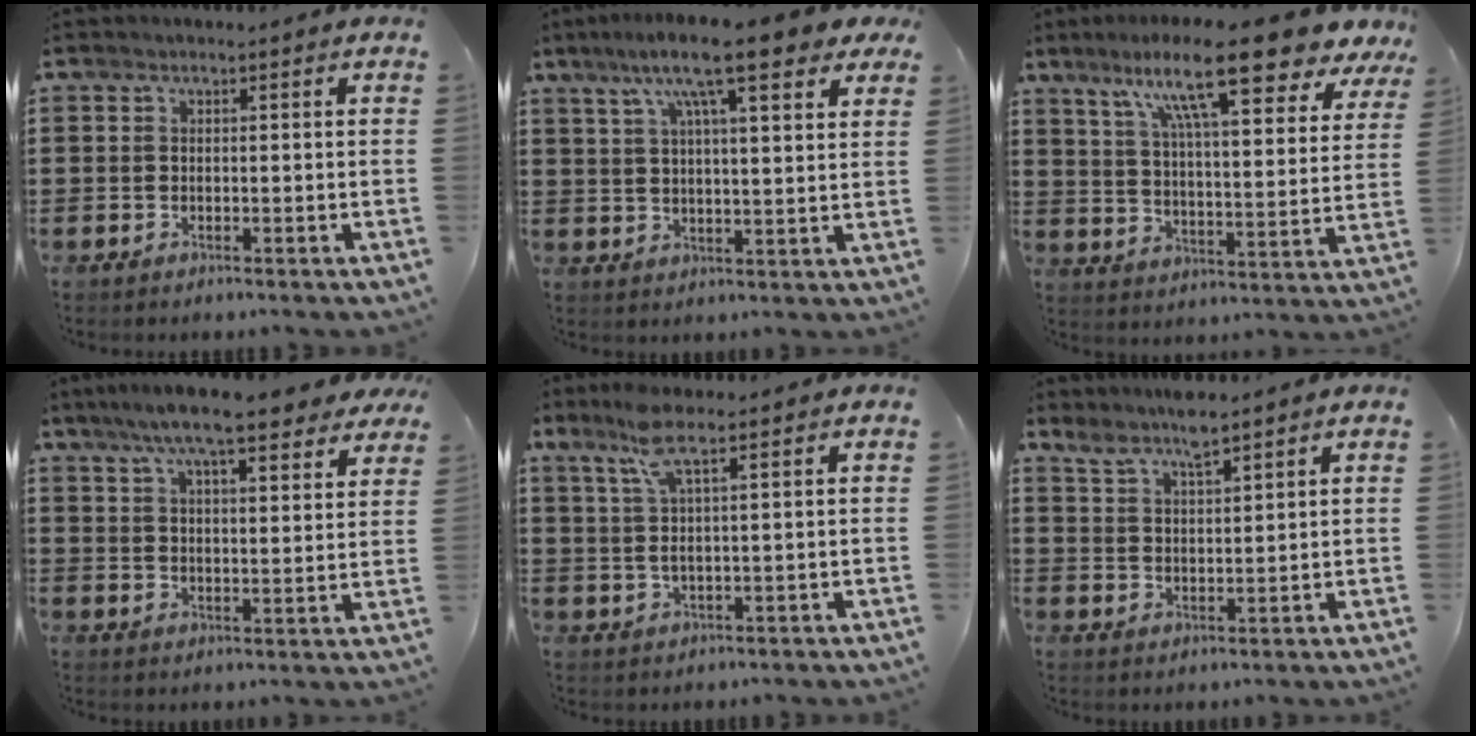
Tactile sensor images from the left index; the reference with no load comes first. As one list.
[{"total": 12.0, "force": [7.9, 1.8, 8.9], "torque": [-0.180, -0.008, 0.130]}, {"total": 15.7, "force": [10.6, 1.8, 11.4], "torque": [-0.212, -0.041, 0.168]}, {"total": 8.9, "force": [7.3, 0.9, 4.9], "torque": [-0.111, -0.022, 0.128]}, {"total": 6.0, "force": [3.4, 0.3, 4.9], "torque": [-0.113, -0.001, 0.058]}, {"total": 4.3, "force": [3.7, 0.4, 2.1], "torque": [-0.052, -0.008, 0.065]}]